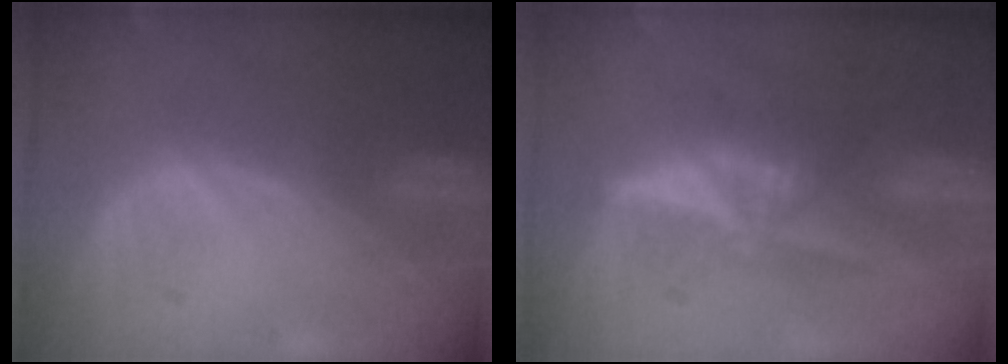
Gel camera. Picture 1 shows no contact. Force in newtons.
{"total": 5.2, "press": 5.1, "slide": 1.0}